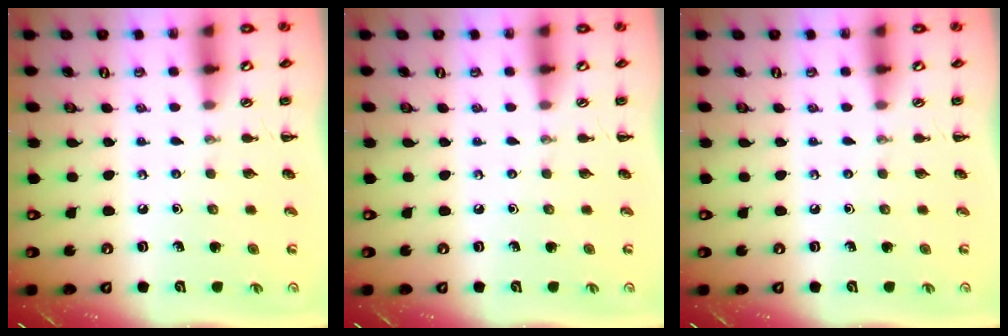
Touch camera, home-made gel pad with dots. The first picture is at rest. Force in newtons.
{"total": 0.0}
{"total": 0.0}